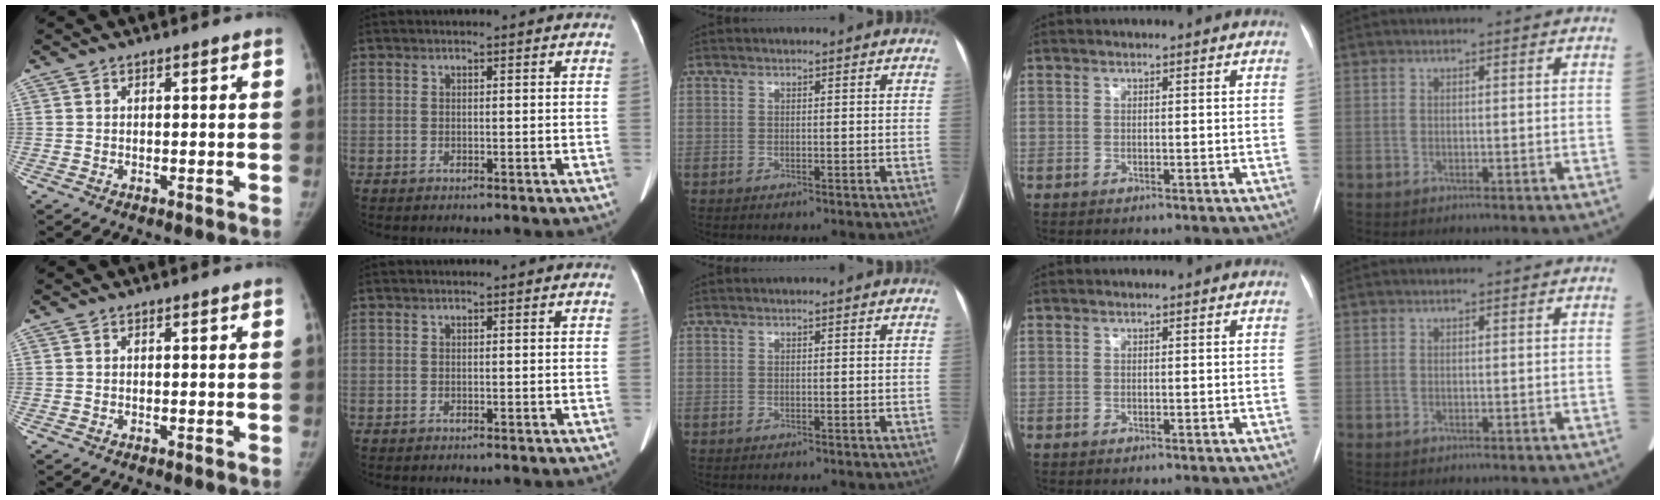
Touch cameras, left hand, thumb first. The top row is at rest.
{}